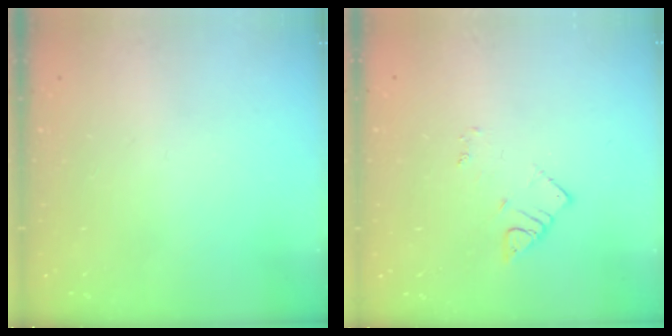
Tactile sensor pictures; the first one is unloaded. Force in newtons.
{"total": 2.5, "press": 2.5, "slide": 0.3}